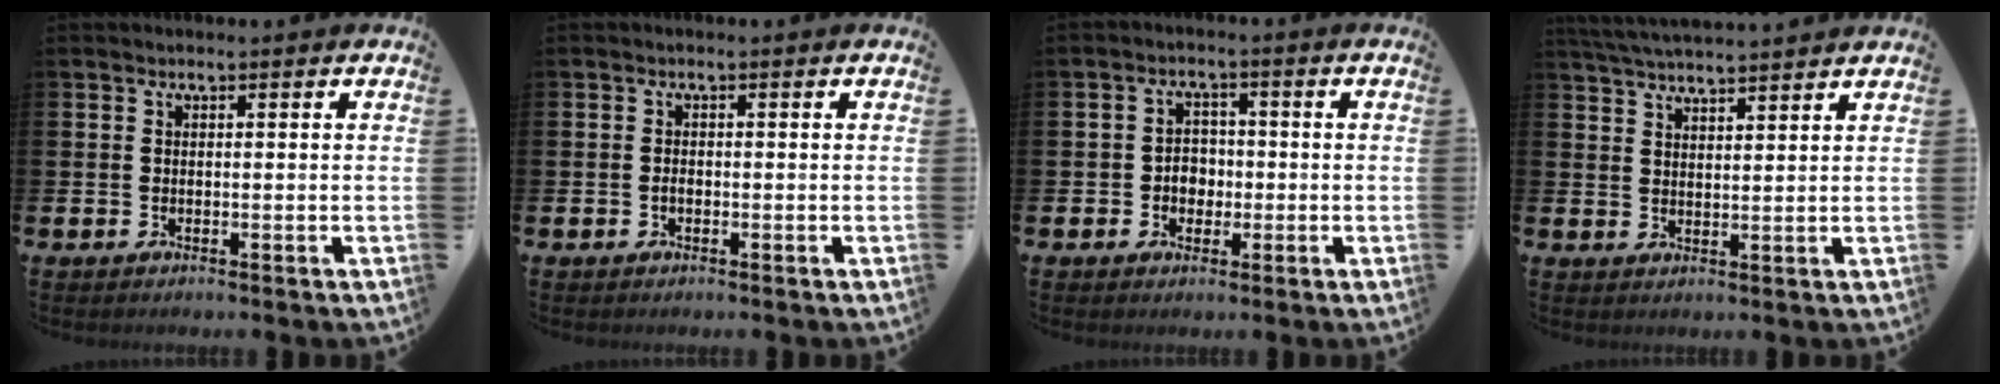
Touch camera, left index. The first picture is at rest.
{"total": 0.8, "force": [-0.3, 0.5, 0.5], "torque": [-0.005, -0.001, -0.008]}
{"total": 3.0, "force": [-0.8, 2.5, 1.5], "torque": [-0.020, 0.002, -0.022]}
{"total": 4.1, "force": [4.0, -0.4, 0.5], "torque": [-0.029, -0.016, 0.075]}